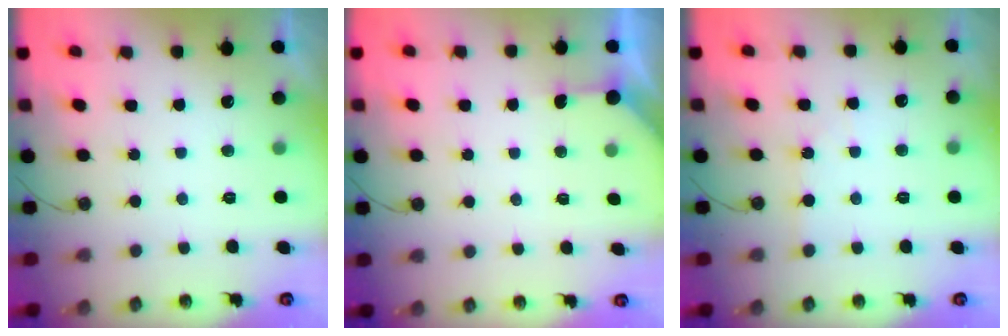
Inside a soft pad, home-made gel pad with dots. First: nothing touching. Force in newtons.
{"total": 1.6, "press": 1.5, "slide": 0.3}
{"total": 1.6, "press": 1.6, "slide": 0.2}